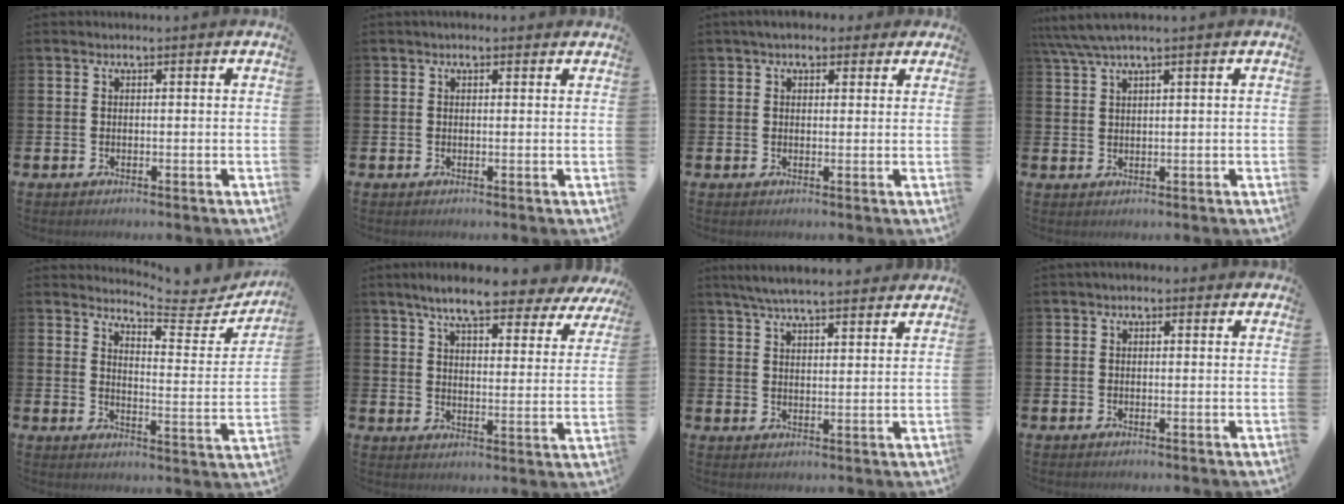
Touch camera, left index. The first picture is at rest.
{"total": 0.6, "force": [0.4, 0.4, 0.3], "torque": [-0.005, 0.006, 0.005]}
{"total": 3.3, "force": [2.7, 1.7, 0.9], "torque": [-0.014, -0.001, 0.046]}
{"total": 3.1, "force": [2.3, 0.0, 2.1], "torque": [-0.046, 0.001, 0.043]}
{"total": 5.5, "force": [5.4, 0.5, 0.9], "torque": [-0.022, -0.052, 0.086]}
{"total": 8.7, "force": [7.6, 1.3, 3.9], "torque": [-0.087, -0.039, 0.131]}
{"total": 5.6, "force": [5.2, 0.6, 2.0], "torque": [-0.049, -0.018, 0.094]}
{"total": 0.8, "force": [-0.2, 0.7, 0.4], "torque": [-0.002, 0.005, -0.008]}